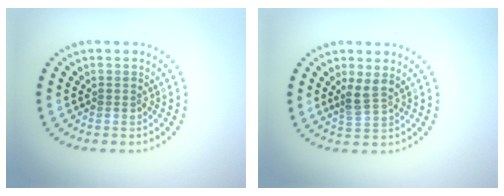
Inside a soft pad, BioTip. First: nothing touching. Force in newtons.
{"total": 2.2, "press": 1.7, "slide": 1.4}